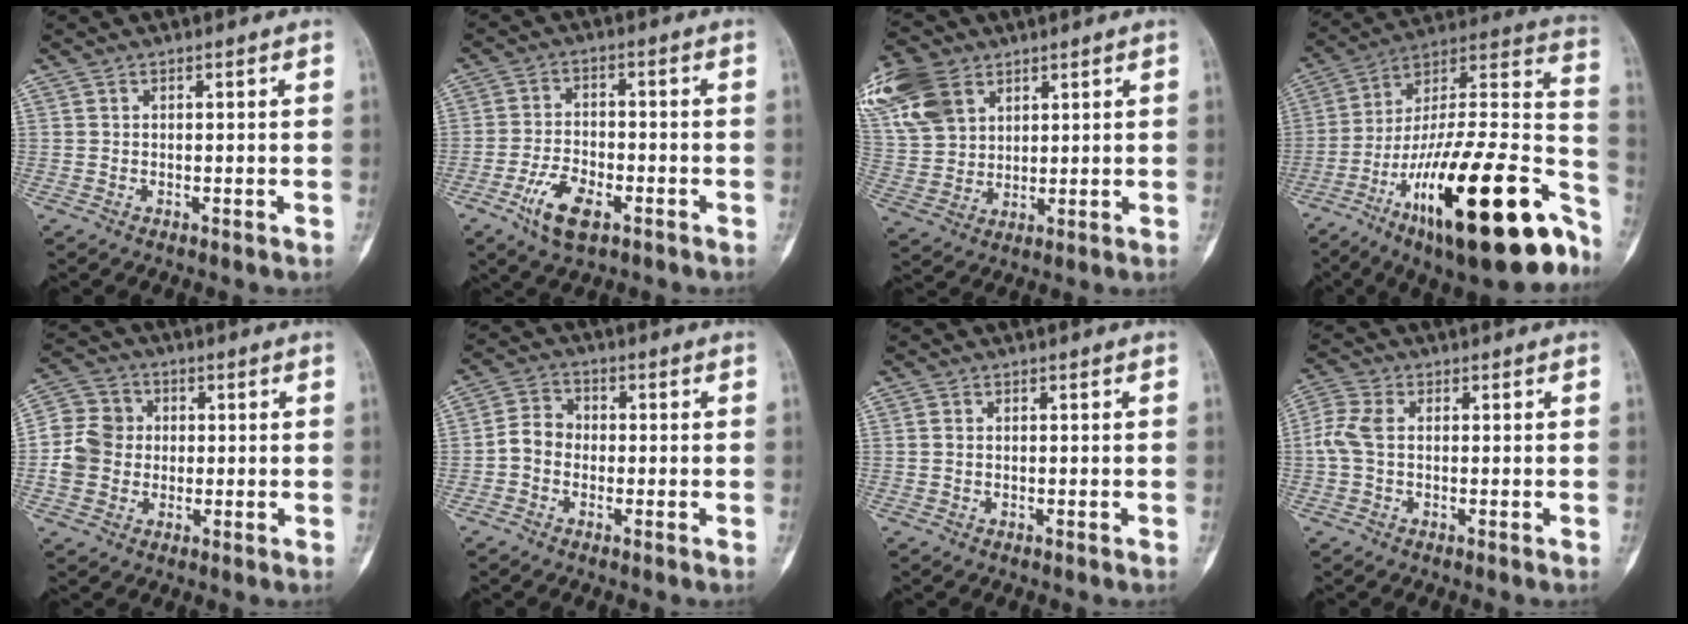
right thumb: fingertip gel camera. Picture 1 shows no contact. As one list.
[{"total": 8.3, "force": [-4.2, 3.9, 6.0], "torque": [-0.109, 0.014, -0.075]}, {"total": 13.4, "force": [6.6, 9.6, 6.6], "torque": [-0.135, -0.005, 0.135]}, {"total": 35.0, "force": [-16.2, 10.9, 29.0], "torque": [-0.376, 0.074, -0.252]}, {"total": 9.2, "force": [-0.5, 8.4, 3.5], "torque": [-0.053, 0.023, -0.017]}, {"total": 4.9, "force": [-1.2, 4.0, 2.5], "torque": [-0.029, 0.019, -0.034]}, {"total": 0.8, "force": [0.1, 0.8, -0.1], "torque": [0.000, 0.000, 0.000]}, {"total": 5.1, "force": [0.1, 3.7, 3.5], "torque": [-0.097, 0.014, -0.006]}]